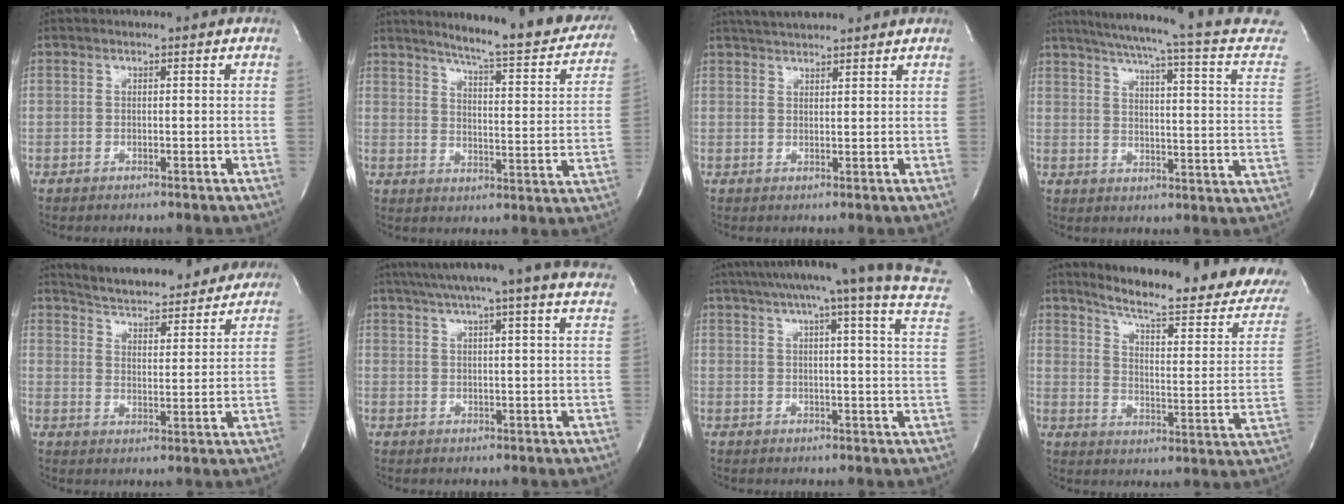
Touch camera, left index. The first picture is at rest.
{"total": 21.8, "force": [18.8, 2.2, 10.8], "torque": [-0.143, -0.052, 0.224]}
{"total": 5.7, "force": [5.3, 0.3, 2.1], "torque": [-0.039, 0.031, 0.086]}
{"total": 22.0, "force": [18.9, -0.1, 11.2], "torque": [-0.166, -0.049, 0.220]}
{"total": 20.5, "force": [19.2, 4.5, 5.8], "torque": [-0.087, -0.003, 0.255]}
{"total": 21.2, "force": [18.6, -0.5, 10.3], "torque": [-0.169, -0.007, 0.229]}
{"total": 24.5, "force": [19.6, 0.0, 14.7], "torque": [-0.208, -0.019, 0.234]}
{"total": 24.3, "force": [21.3, 2.4, 11.3], "torque": [-0.165, -0.089, 0.265]}